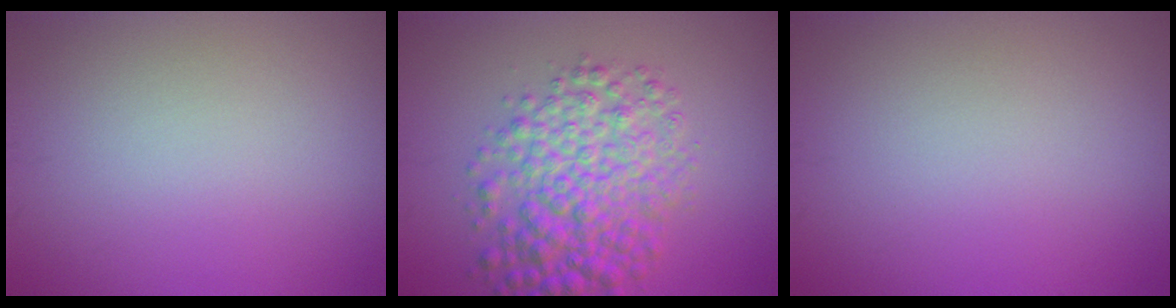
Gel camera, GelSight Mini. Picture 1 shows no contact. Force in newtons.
{"total": 7.0, "press": 7.0, "slide": 0.1}
{"total": 0.0}